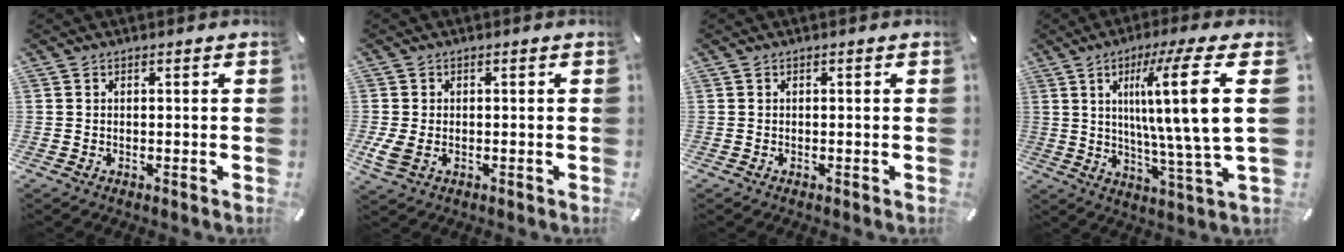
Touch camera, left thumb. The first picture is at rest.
{"total": 3.9, "force": [-0.6, 2.8, 2.8], "torque": [-0.062, -0.008, -0.012]}
{"total": 0.0}
{"total": 20.6, "force": [5.8, 2.3, 19.7], "torque": [-0.304, -0.027, 0.070]}